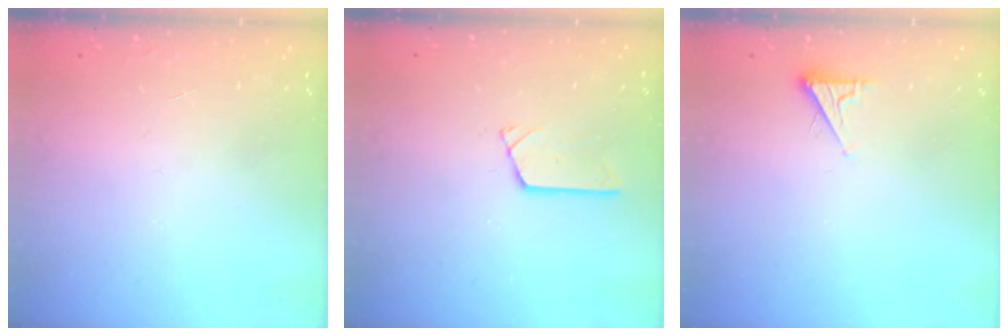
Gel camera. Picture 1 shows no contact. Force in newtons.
{"total": 2.4, "press": 2.4, "slide": 0.2}
{"total": 2.5, "press": 2.5, "slide": 0.5}